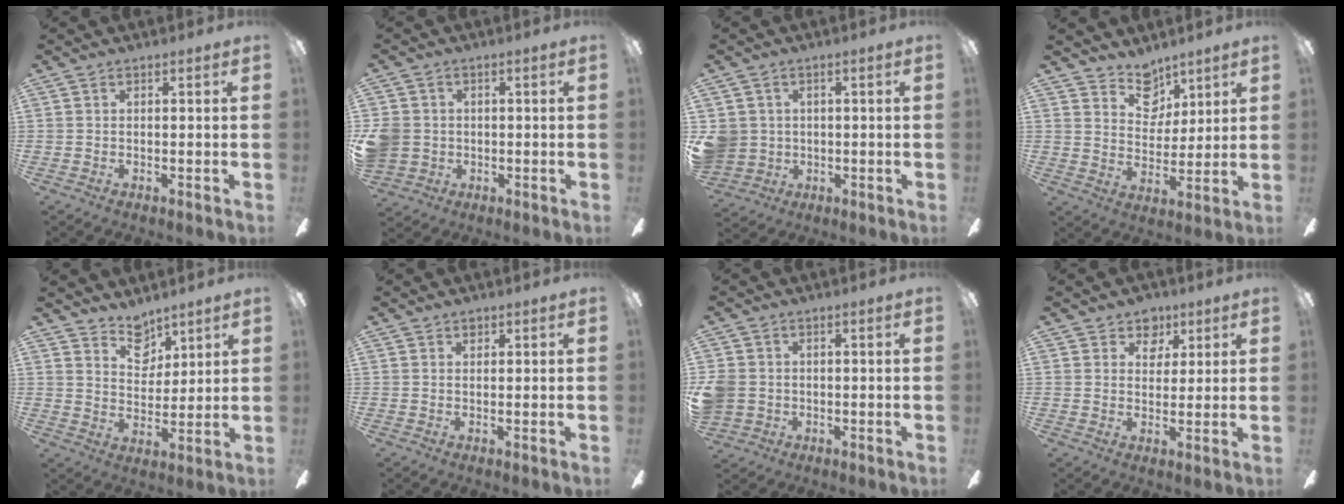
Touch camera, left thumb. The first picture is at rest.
{"total": 6.0, "force": [0.0, 5.7, 1.9], "torque": [-0.055, 0.011, 0.002]}
{"total": 6.2, "force": [0.7, 6.1, 1.3], "torque": [-0.046, 0.004, 0.016]}
{"total": 8.8, "force": [6.9, 5.2, 1.9], "torque": [-0.027, -0.047, 0.130]}
{"total": 7.6, "force": [6.2, 4.0, 1.7], "torque": [-0.025, -0.037, 0.115]}
{"total": 1.1, "force": [0.8, 0.7, 0.4], "torque": [0.000, -0.002, 0.013]}
{"total": 4.8, "force": [0.0, 4.5, 1.6], "torque": [-0.047, 0.011, 0.002]}
{"total": 5.8, "force": [3.8, 4.1, 1.3], "torque": [-0.010, -0.016, 0.066]}